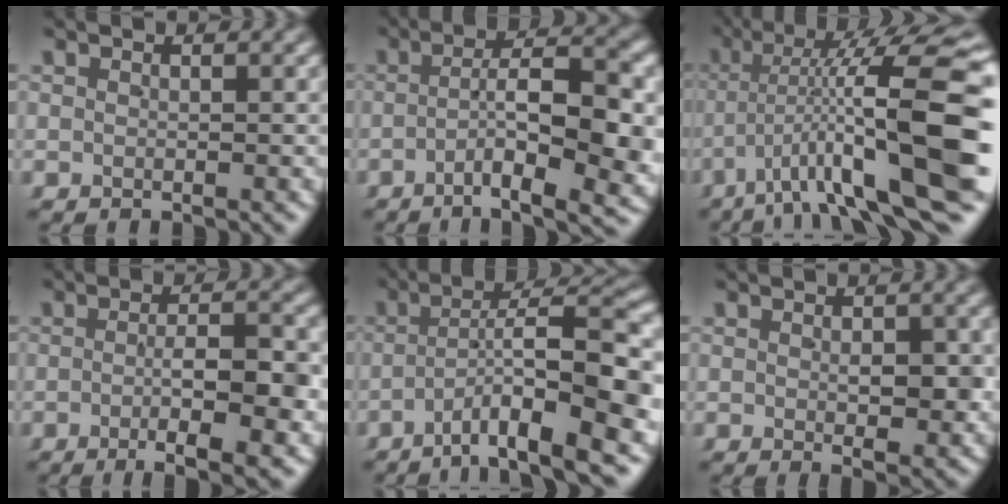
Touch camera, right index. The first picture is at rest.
{"total": 8.9, "force": [-2.7, 2.5, 8.1], "torque": [-0.112, -0.016, -0.034]}
{"total": 14.3, "force": [-2.3, 4.2, 13.5], "torque": [-0.184, 0.001, -0.026]}
{"total": 7.2, "force": [-2.9, 1.6, 6.4], "torque": [-0.089, -0.013, -0.039]}
{"total": 10.8, "force": [-3.5, 3.5, 9.6], "torque": [-0.127, 0.000, -0.052]}
{"total": 3.1, "force": [-0.1, 1.3, 2.8], "torque": [-0.036, -0.011, 0.002]}